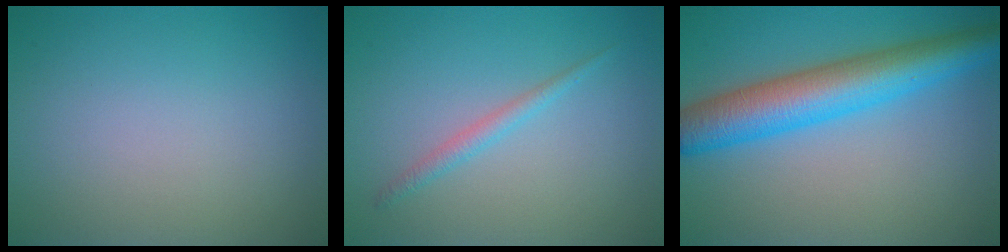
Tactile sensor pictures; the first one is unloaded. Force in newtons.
{"total": 1.4, "press": 1.4, "slide": 0.1}
{"total": 7.7, "press": 7.7, "slide": 0.2}